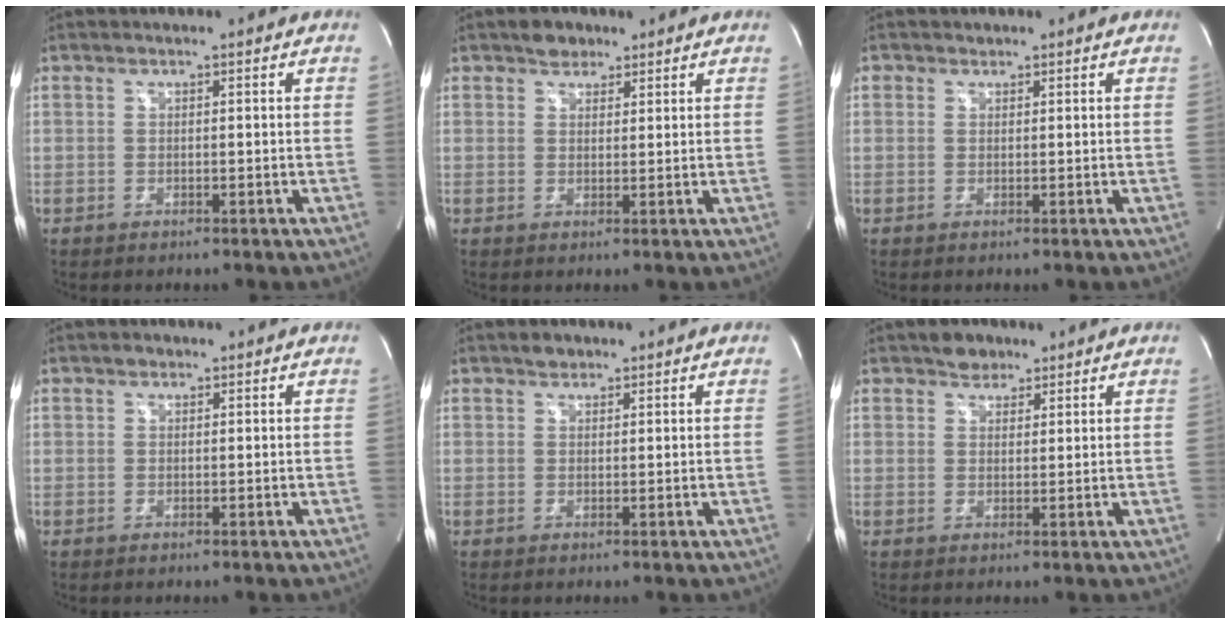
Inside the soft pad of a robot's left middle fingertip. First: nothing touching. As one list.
[{"total": 2.9, "force": [2.1, 1.9, 0.8], "torque": [-0.011, 0.008, 0.033]}, {"total": 0.9, "force": [0.5, 0.7, 0.0], "torque": [0.007, -0.001, 0.006]}, {"total": 0.9, "force": [0.6, 0.6, 0.2], "torque": [-0.002, 0.003, 0.007]}, {"total": 1.5, "force": [1.1, 0.9, 0.3], "torque": [-0.007, 0.005, 0.018]}, {"total": 3.0, "force": [2.2, 1.9, 0.6], "torque": [-0.008, 0.006, 0.035]}]